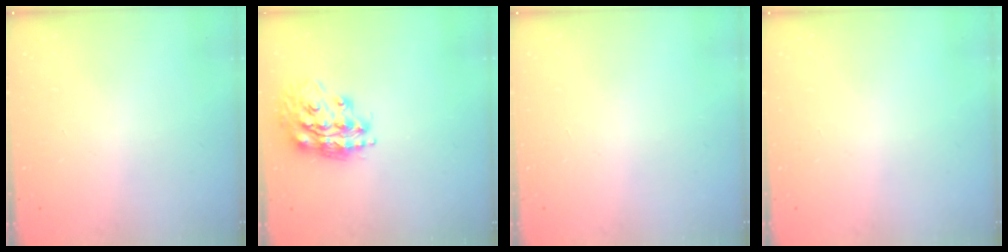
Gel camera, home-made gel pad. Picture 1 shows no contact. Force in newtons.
{"total": 16.2, "press": 16.2, "slide": 1.5}
{"total": 0.0}
{"total": 0.0}